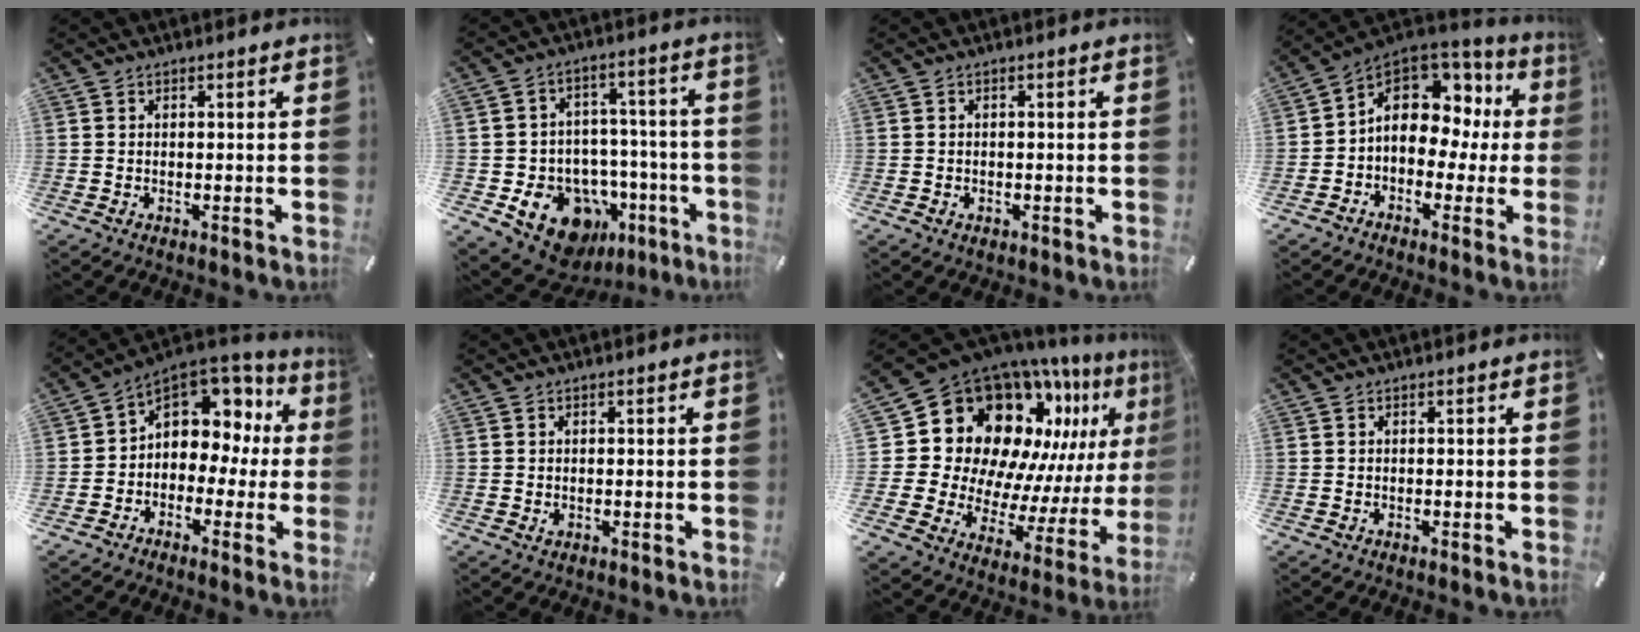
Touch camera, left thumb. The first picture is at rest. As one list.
[{"total": 15.5, "force": [-7.8, 11.0, 7.6], "torque": [-0.097, 0.048, -0.121]}, {"total": 0.9, "force": [-0.3, 0.8, 0.3], "torque": [-0.006, 0.004, -0.008]}, {"total": 12.4, "force": [3.5, 9.0, 7.7], "torque": [-0.137, -0.021, 0.062]}, {"total": 10.0, "force": [3.7, 7.7, 5.2], "torque": [-0.079, -0.029, 0.067]}, {"total": 0.7, "force": [0.0, 0.6, 0.2], "torque": [-0.004, 0.003, 0.000]}, {"total": 20.9, "force": [10.9, 14.7, 10.1], "torque": [-0.171, -0.132, 0.226]}, {"total": 0.0}]